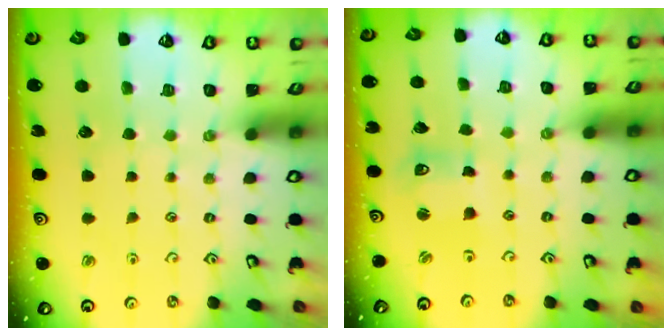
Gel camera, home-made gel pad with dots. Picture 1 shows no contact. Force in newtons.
{"total": 5.4, "press": 5.4, "slide": 0.8}